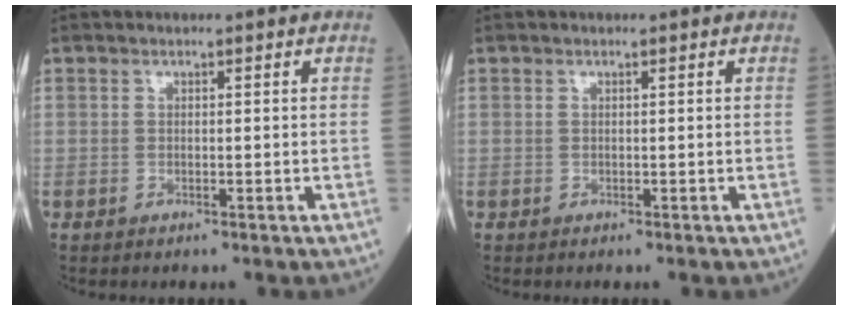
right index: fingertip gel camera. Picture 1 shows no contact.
{"total": 0.0}